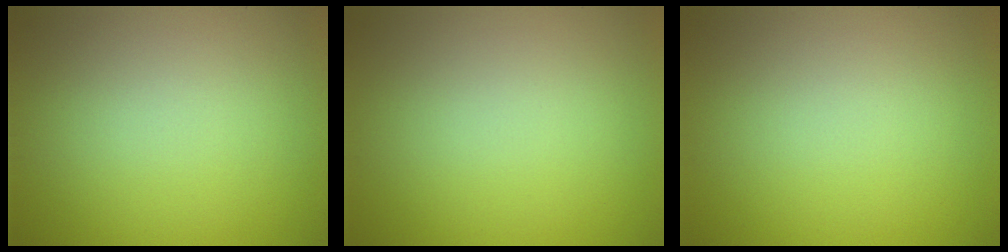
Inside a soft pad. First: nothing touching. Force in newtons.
{"total": 0.0}
{"total": 0.0}